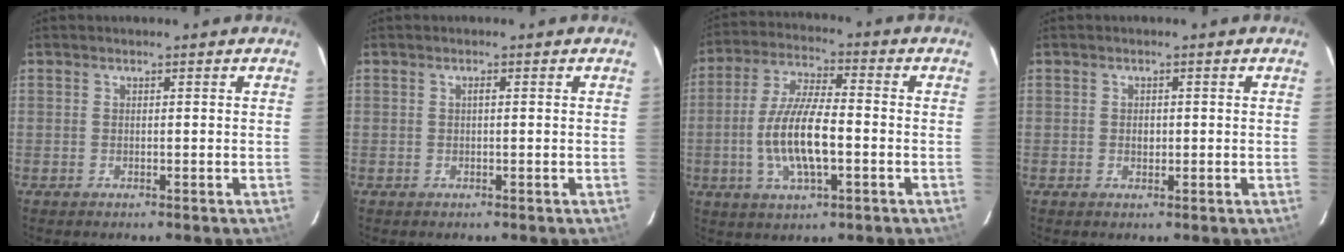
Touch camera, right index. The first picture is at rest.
{"total": 0.6, "force": [0.1, 0.1, 0.6], "torque": [-0.009, 0.004, -0.001]}
{"total": 12.2, "force": [-2.5, 3.5, 11.4], "torque": [-0.230, 0.000, -0.047]}
{"total": 1.2, "force": [0.1, 0.9, 0.8], "torque": [-0.013, 0.003, 0.001]}